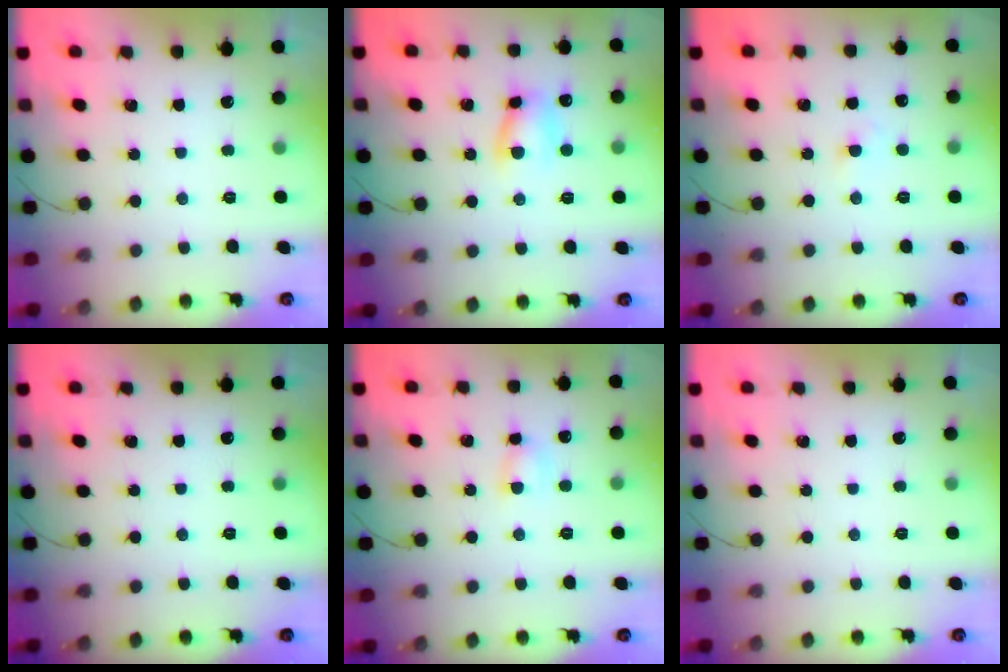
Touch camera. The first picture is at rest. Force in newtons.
{"total": 7.4, "press": 7.4, "slide": 0.2}
{"total": 1.9, "press": 1.6, "slide": 1.0}
{"total": 0.0}
{"total": 4.1, "press": 4.0, "slide": 0.9}
{"total": 0.0}